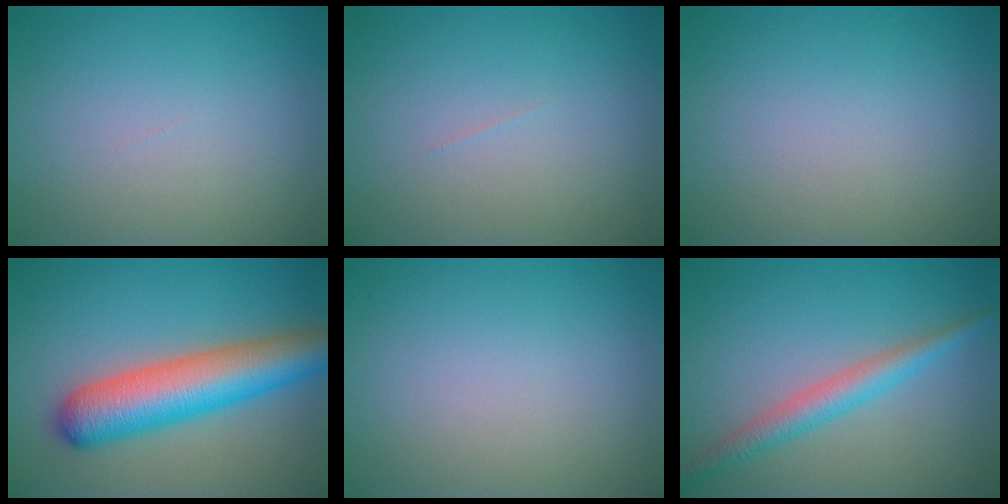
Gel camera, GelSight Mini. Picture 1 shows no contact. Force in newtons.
{"total": 0.0}
{"total": 0.0}
{"total": 8.7, "press": 8.7, "slide": 0.4}
{"total": 0.0}
{"total": 3.2, "press": 3.2, "slide": 0.2}